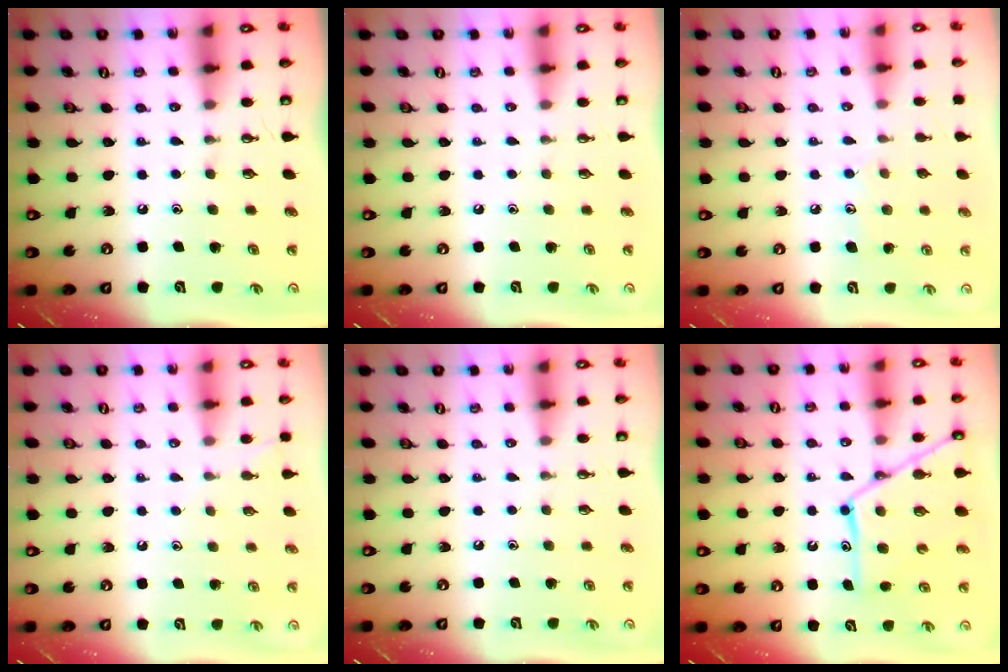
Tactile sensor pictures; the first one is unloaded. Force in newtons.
{"total": 0.0}
{"total": 7.0, "press": 7.0, "slide": 0.6}
{"total": 4.6, "press": 4.6, "slide": 0.5}
{"total": 0.0}
{"total": 14.2, "press": 14.2, "slide": 1.1}